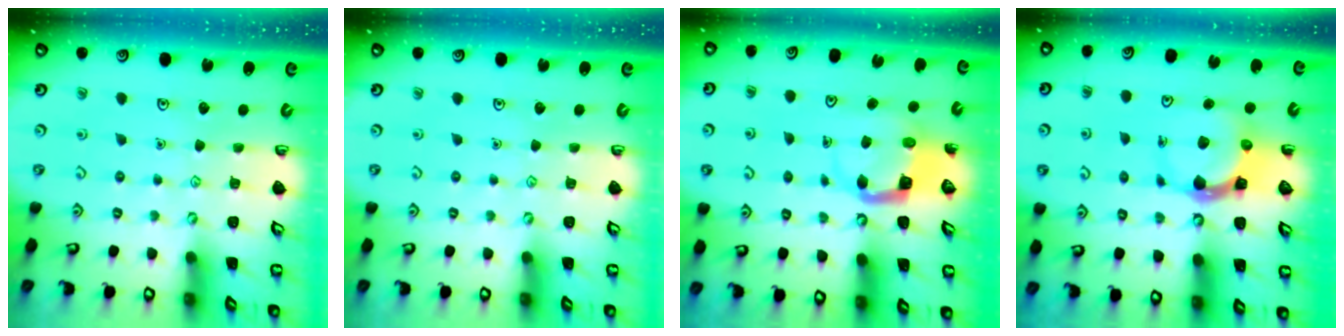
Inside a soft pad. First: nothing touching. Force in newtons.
{"total": 0.0}
{"total": 4.4, "press": 4.4, "slide": 0.3}
{"total": 4.7, "press": 4.7, "slide": 0.7}